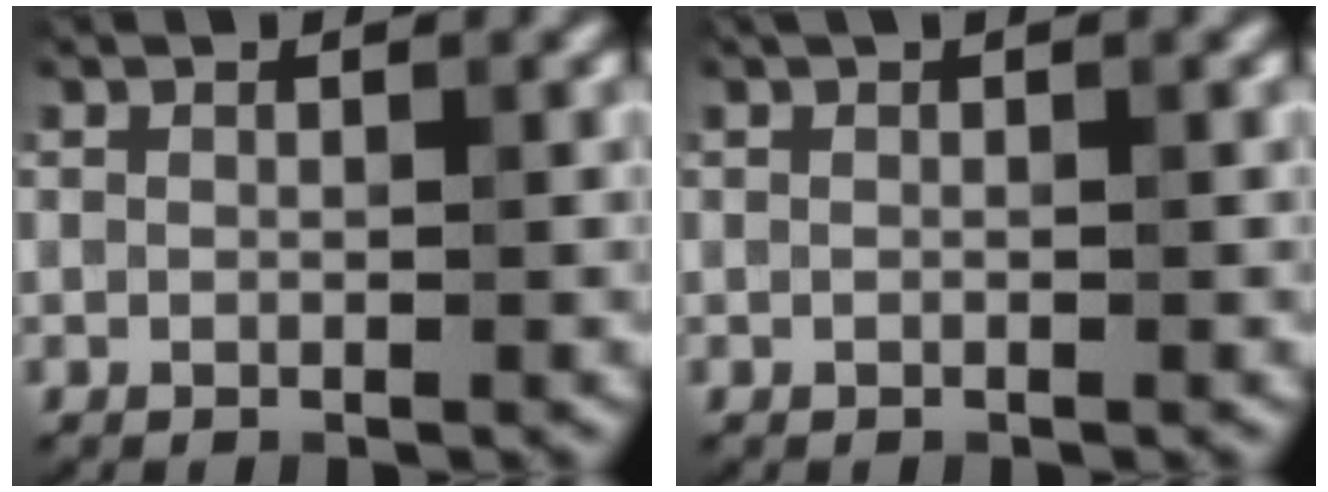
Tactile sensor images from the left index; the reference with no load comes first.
{"total": 0.7, "force": [0.2, 0.1, 0.6], "torque": [-0.012, 0.000, 0.000]}